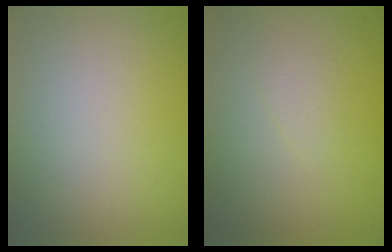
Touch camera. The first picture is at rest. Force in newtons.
{"total": 0.9, "press": 0.9, "slide": 0.1}